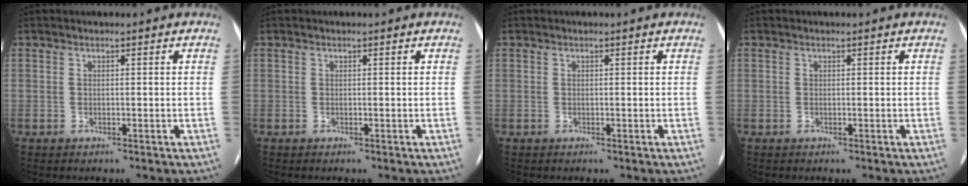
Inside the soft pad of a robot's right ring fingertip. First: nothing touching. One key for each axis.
{"total": 0.0}
{"total": 0.0}
{"total": 0.0}